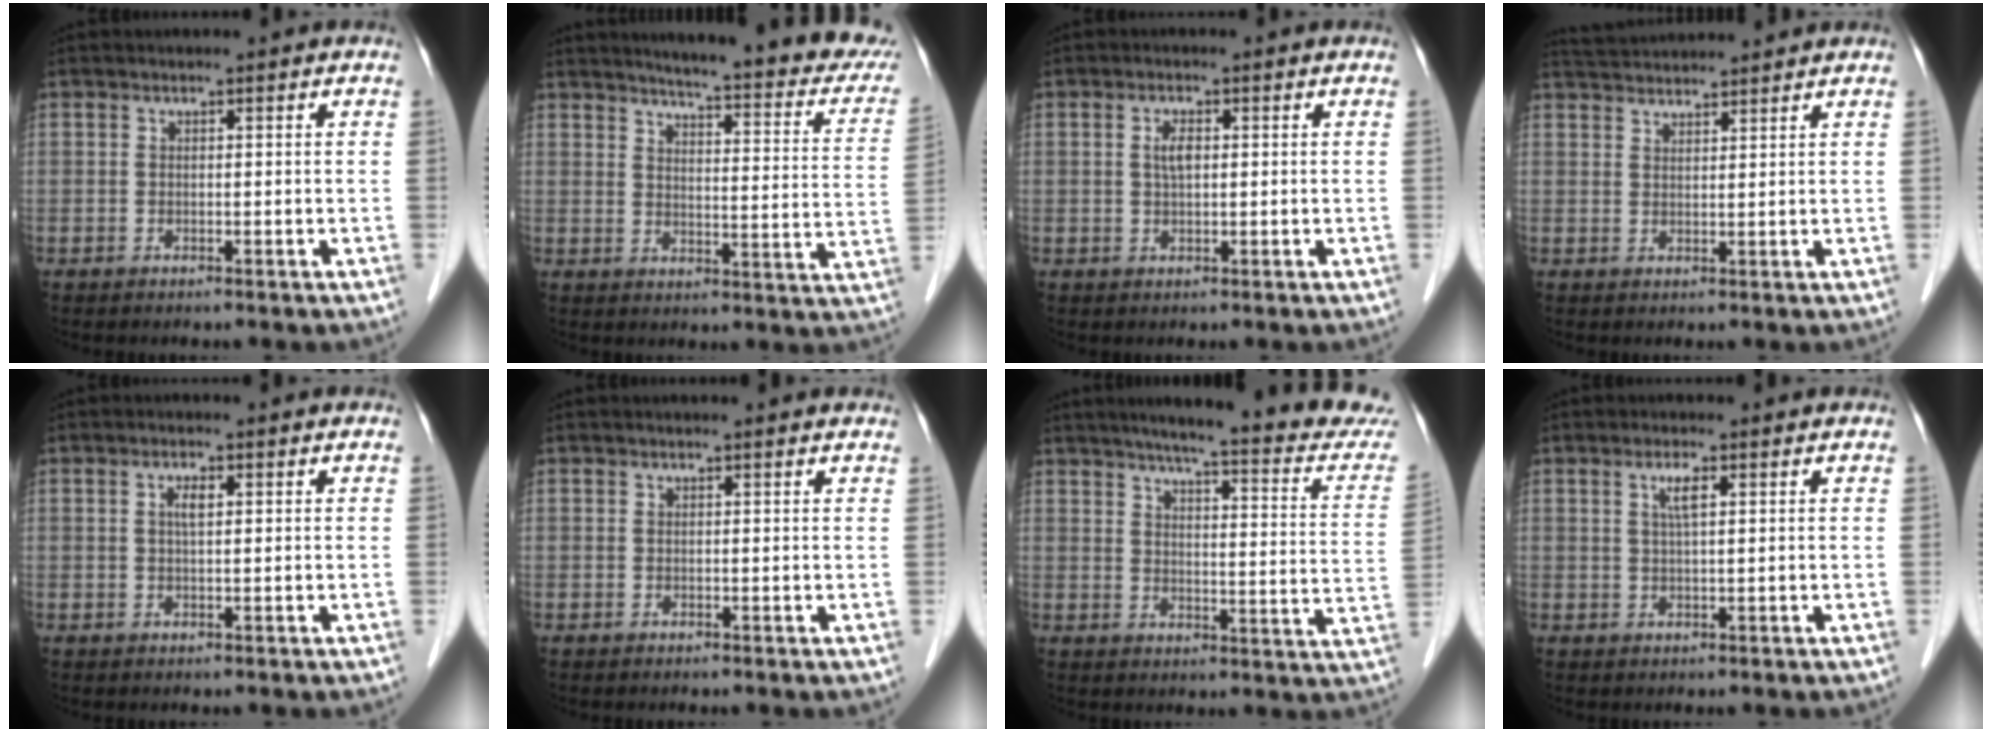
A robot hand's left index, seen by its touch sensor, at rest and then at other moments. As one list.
[{"total": 22.1, "force": [19.1, 2.5, 10.9], "torque": [-0.133, -0.042, 0.213]}, {"total": 2.2, "force": [0.4, 0.8, 2.0], "torque": [-0.042, 0.005, 0.008]}, {"total": 6.6, "force": [6.4, 0.1, 1.4], "torque": [-0.032, 0.038, 0.106]}, {"total": 1.7, "force": [0.5, 0.4, 1.6], "torque": [-0.033, 0.003, 0.009]}, {"total": 1.2, "force": [1.1, 0.0, 0.3], "torque": [-0.013, 0.002, 0.008]}, {"total": 20.9, "force": [18.3, 0.9, 10.0], "torque": [-0.125, -0.048, 0.214]}, {"total": 2.3, "force": [0.9, 0.2, 2.1], "torque": [-0.043, 0.002, 0.016]}]